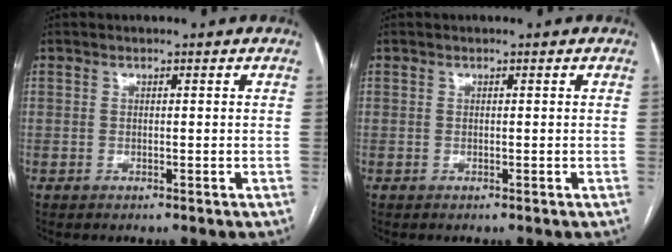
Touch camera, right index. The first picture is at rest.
{"total": 0.0}